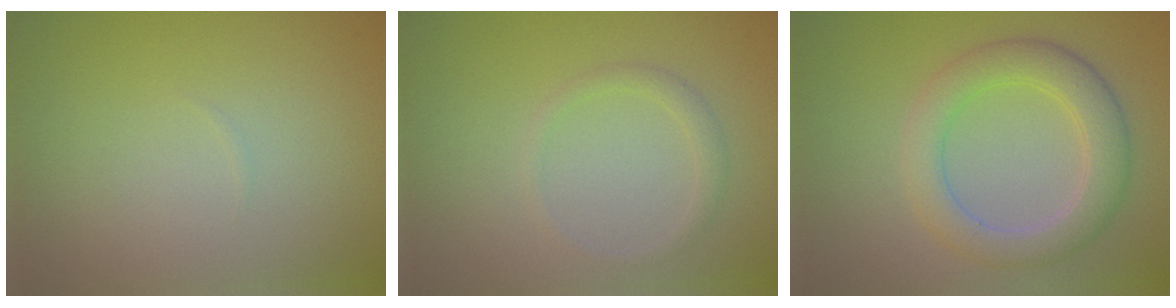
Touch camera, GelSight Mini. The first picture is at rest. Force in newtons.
{"total": 1.2, "press": 1.1, "slide": 0.1}
{"total": 4.6, "press": 4.6, "slide": 0.2}